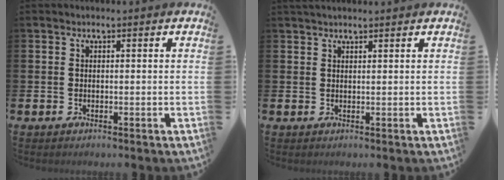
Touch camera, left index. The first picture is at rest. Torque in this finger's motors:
{"motor_torque": [0.88, -1.27, 0.01, 0.07]}